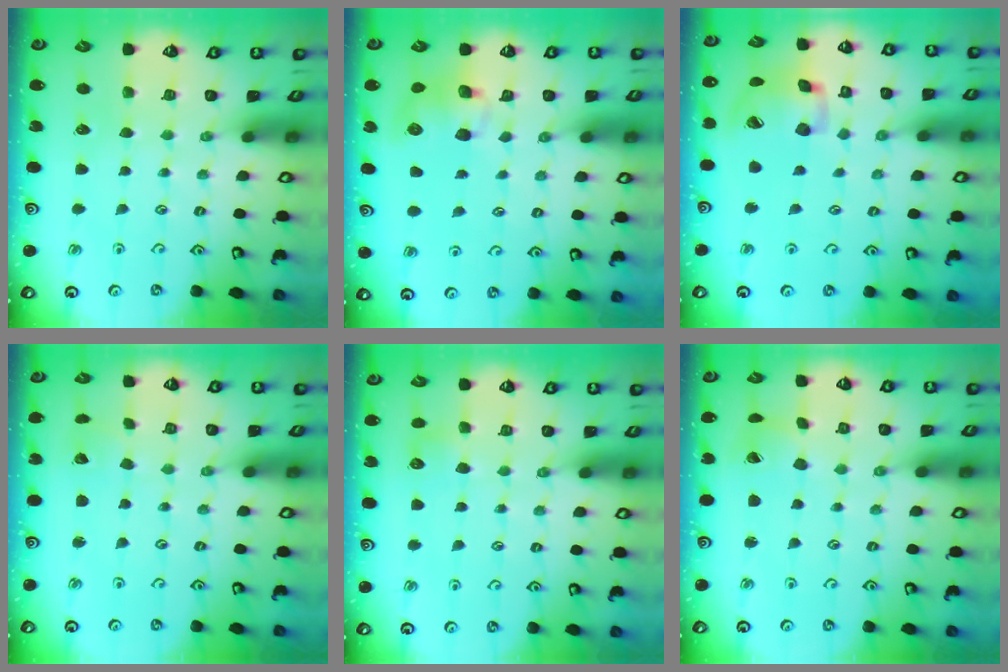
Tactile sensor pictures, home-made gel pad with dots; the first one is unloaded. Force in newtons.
{"total": 8.1, "press": 8.0, "slide": 1.1}
{"total": 15.4, "press": 15.2, "slide": 2.2}
{"total": 1.7, "press": 1.7, "slide": 0.1}
{"total": 5.8, "press": 5.8, "slide": 0.7}
{"total": 4.5, "press": 4.4, "slide": 0.5}